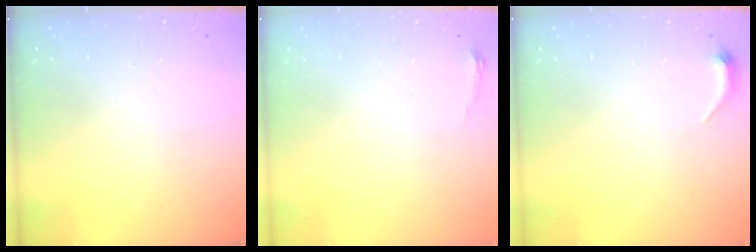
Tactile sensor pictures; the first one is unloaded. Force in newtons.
{"total": 3.4, "press": 3.4, "slide": 0.5}
{"total": 3.5, "press": 3.4, "slide": 0.7}